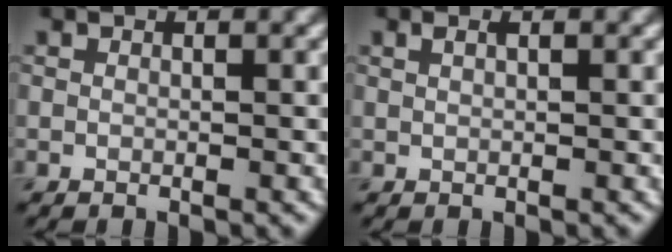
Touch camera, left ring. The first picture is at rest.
{"total": 0.9, "force": [0.5, 0.2, 0.7], "torque": [-0.015, 0.002, 0.009]}